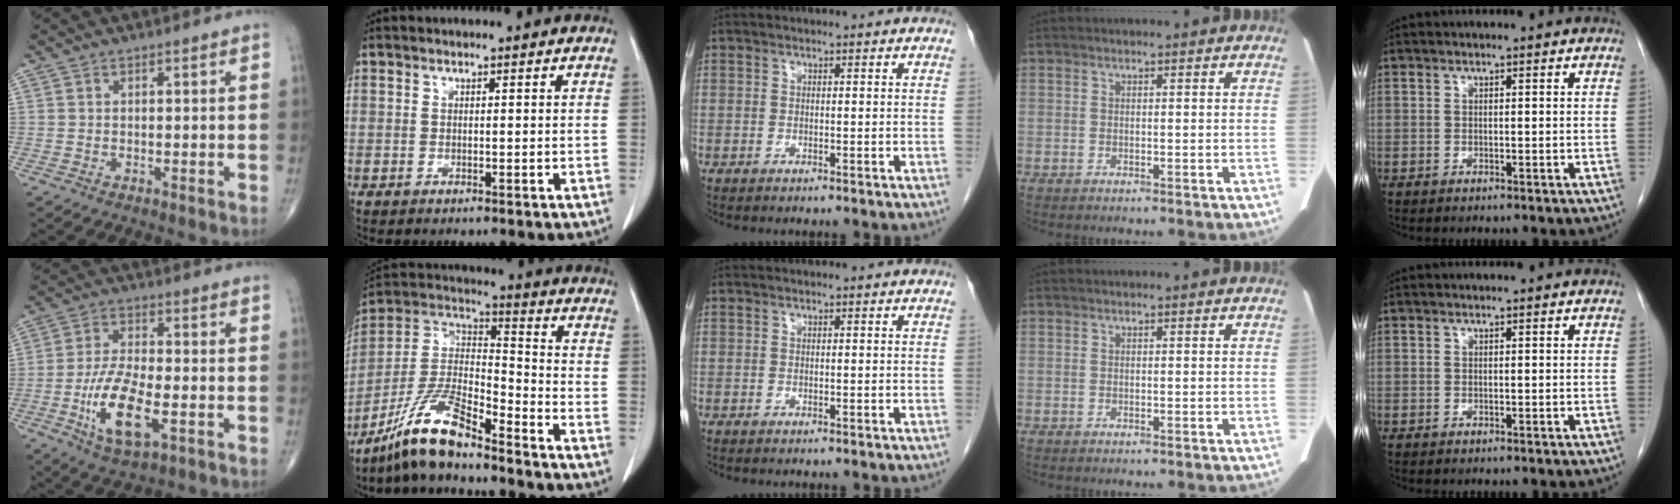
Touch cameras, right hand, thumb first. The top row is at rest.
{"thumb": {"total": 12.5, "force": [-4.0, 5.0, 10.8], "torque": [-0.206, 0.006, -0.071]}, "index": {"total": 12.0, "force": [-9.5, 1.9, 7.1], "torque": [-0.150, 0.004, -0.183]}}